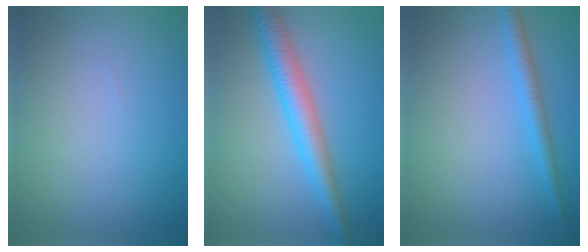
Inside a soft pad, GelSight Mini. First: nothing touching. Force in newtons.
{"total": 4.2, "press": 4.2, "slide": 0.1}
{"total": 2.1, "press": 2.1, "slide": 0.1}